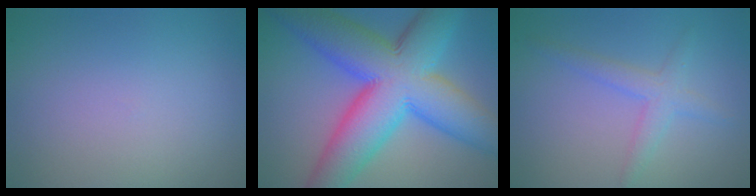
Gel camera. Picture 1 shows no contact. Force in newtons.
{"total": 14.5, "press": 14.5, "slide": 0.3}
{"total": 2.4, "press": 2.4, "slide": 0.1}